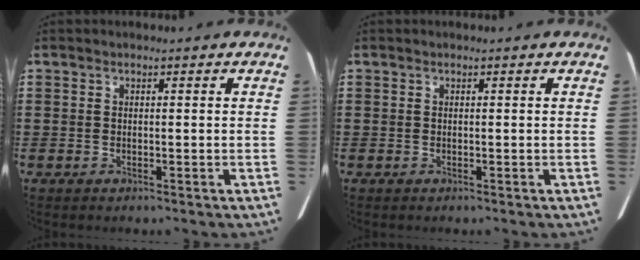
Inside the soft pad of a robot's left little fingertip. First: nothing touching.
{"total": 0.0}